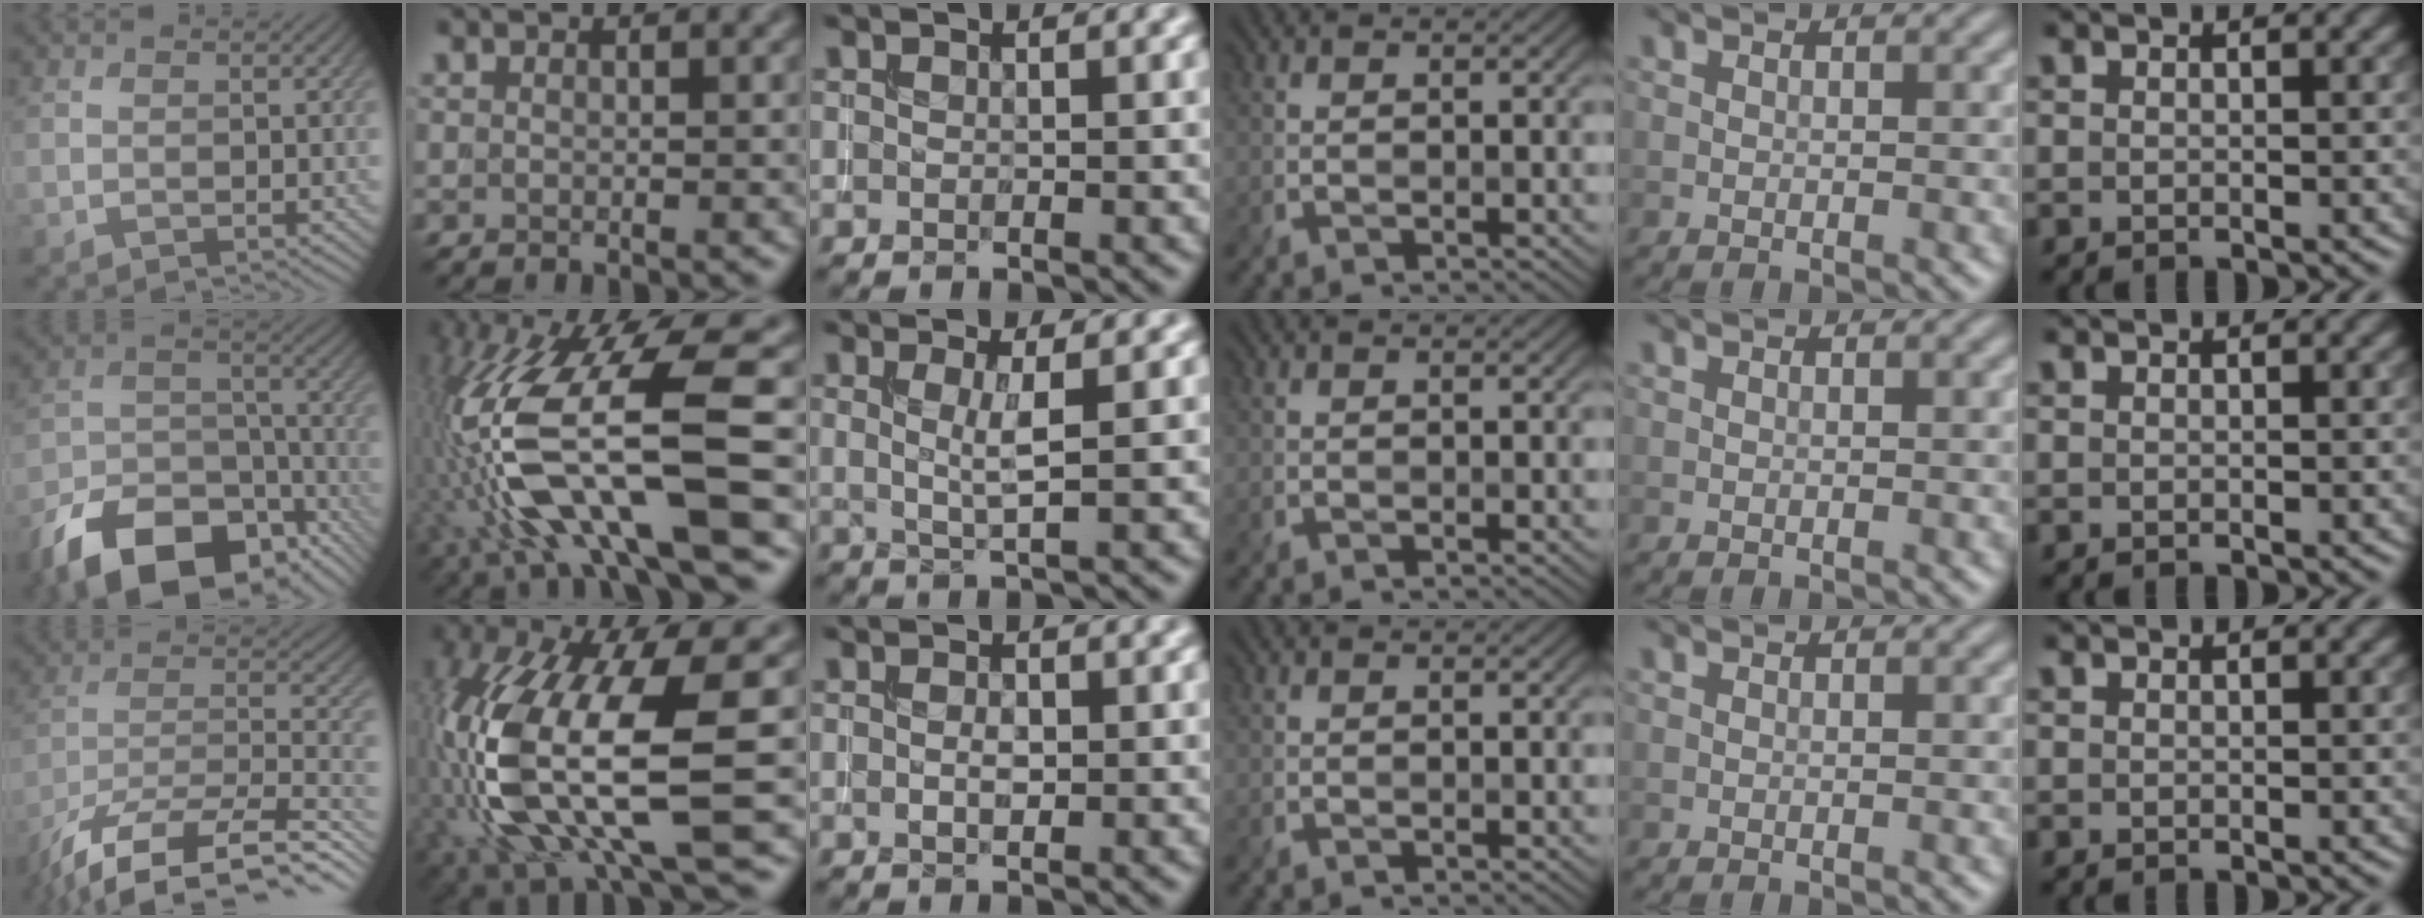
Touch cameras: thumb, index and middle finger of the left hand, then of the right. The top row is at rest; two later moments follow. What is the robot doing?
{"motion": "insert", "object": "drawer"}